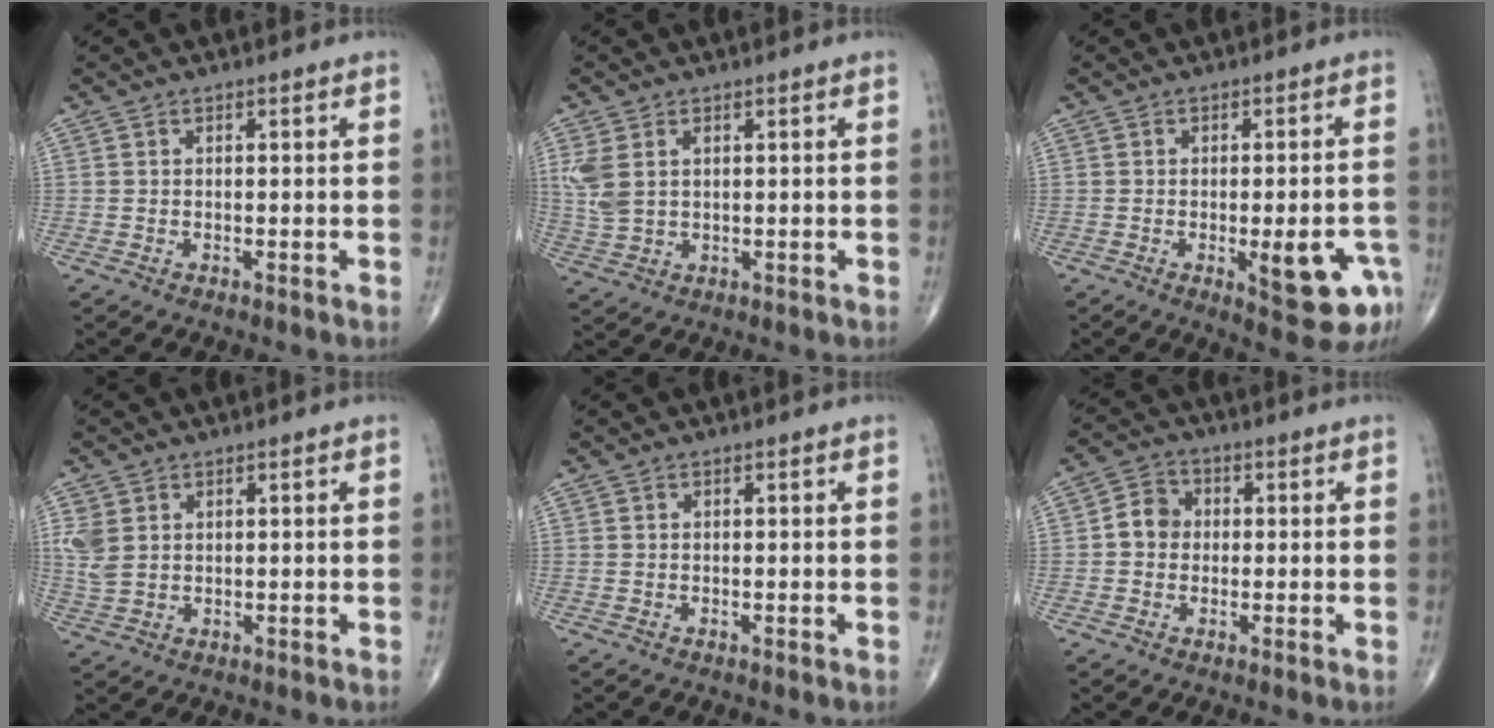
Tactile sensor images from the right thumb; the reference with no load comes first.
{"total": 5.6, "force": [1.6, 3.4, 4.1], "torque": [-0.106, 0.004, 0.041]}
{"total": 10.6, "force": [-3.8, 3.5, 9.2], "torque": [-0.094, 0.010, -0.038]}
{"total": 4.5, "force": [1.4, 3.3, 2.7], "torque": [-0.062, -0.001, 0.036]}
{"total": 0.0}
{"total": 5.0, "force": [-0.1, 4.4, 2.4], "torque": [-0.028, 0.014, -0.011]}